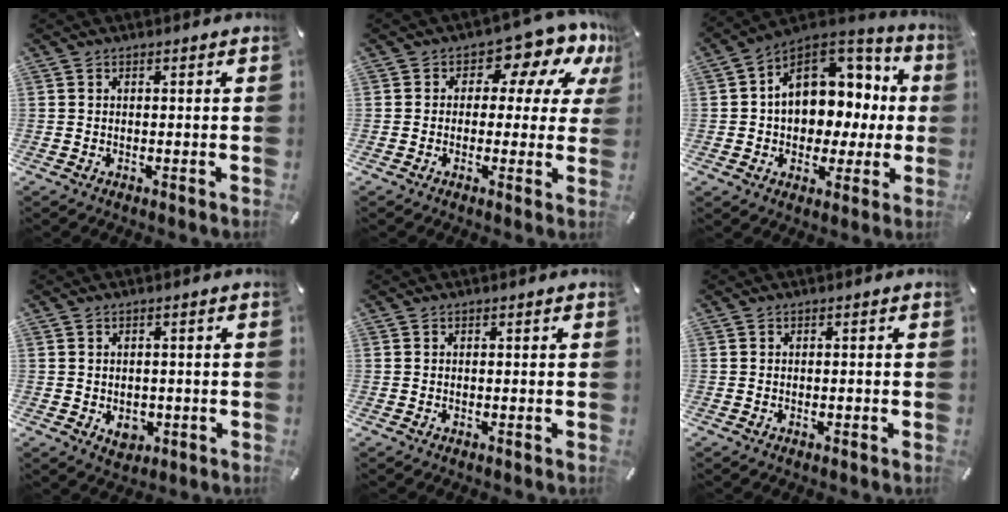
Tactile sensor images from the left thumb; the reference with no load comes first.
{"total": 10.2, "force": [5.4, 5.9, 6.4], "torque": [-0.087, -0.042, 0.094]}
{"total": 13.6, "force": [2.5, 10.8, 7.8], "torque": [-0.106, -0.019, 0.054]}
{"total": 3.9, "force": [-1.0, 3.2, 1.9], "torque": [-0.013, 0.000, -0.016]}
{"total": 0.0}
{"total": 0.8, "force": [-0.3, 0.3, 0.6], "torque": [-0.013, -0.003, -0.006]}